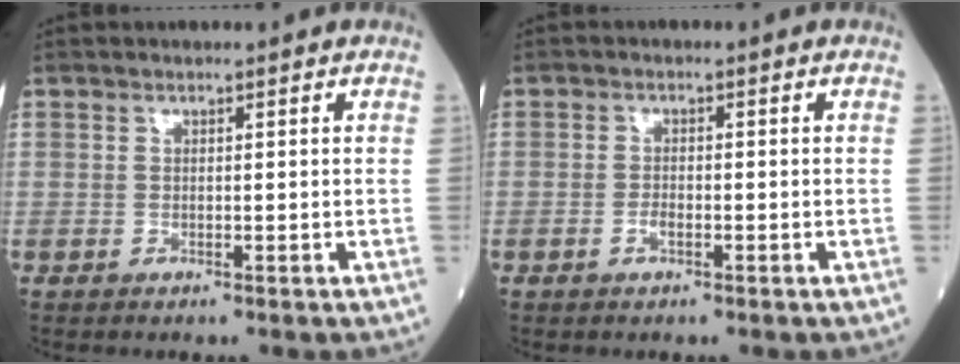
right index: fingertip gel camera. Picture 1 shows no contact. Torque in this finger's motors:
{"motor_torque": [-0.15, 0.05, -0.04, 0.00]}